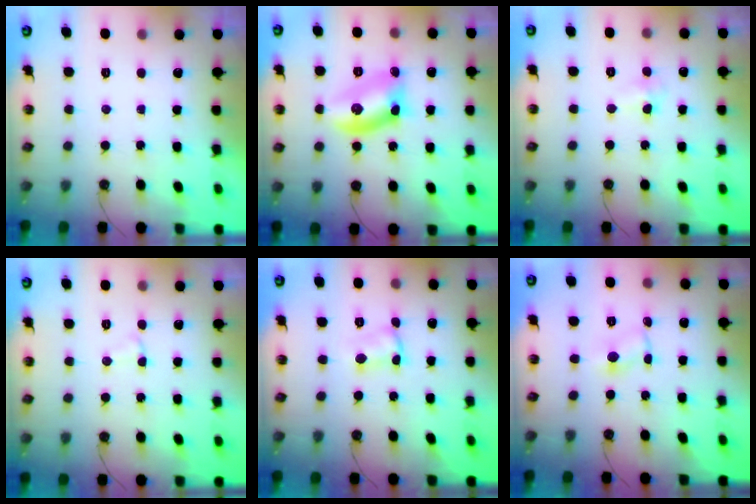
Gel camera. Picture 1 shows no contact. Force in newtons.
{"total": 10.0, "press": 10.0, "slide": 0.7}
{"total": 4.6, "press": 3.0, "slide": 3.4}
{"total": 2.5, "press": 2.5, "slide": 0.5}
{"total": 2.5, "press": 2.5, "slide": 0.5}
{"total": 1.7, "press": 1.7, "slide": 0.2}